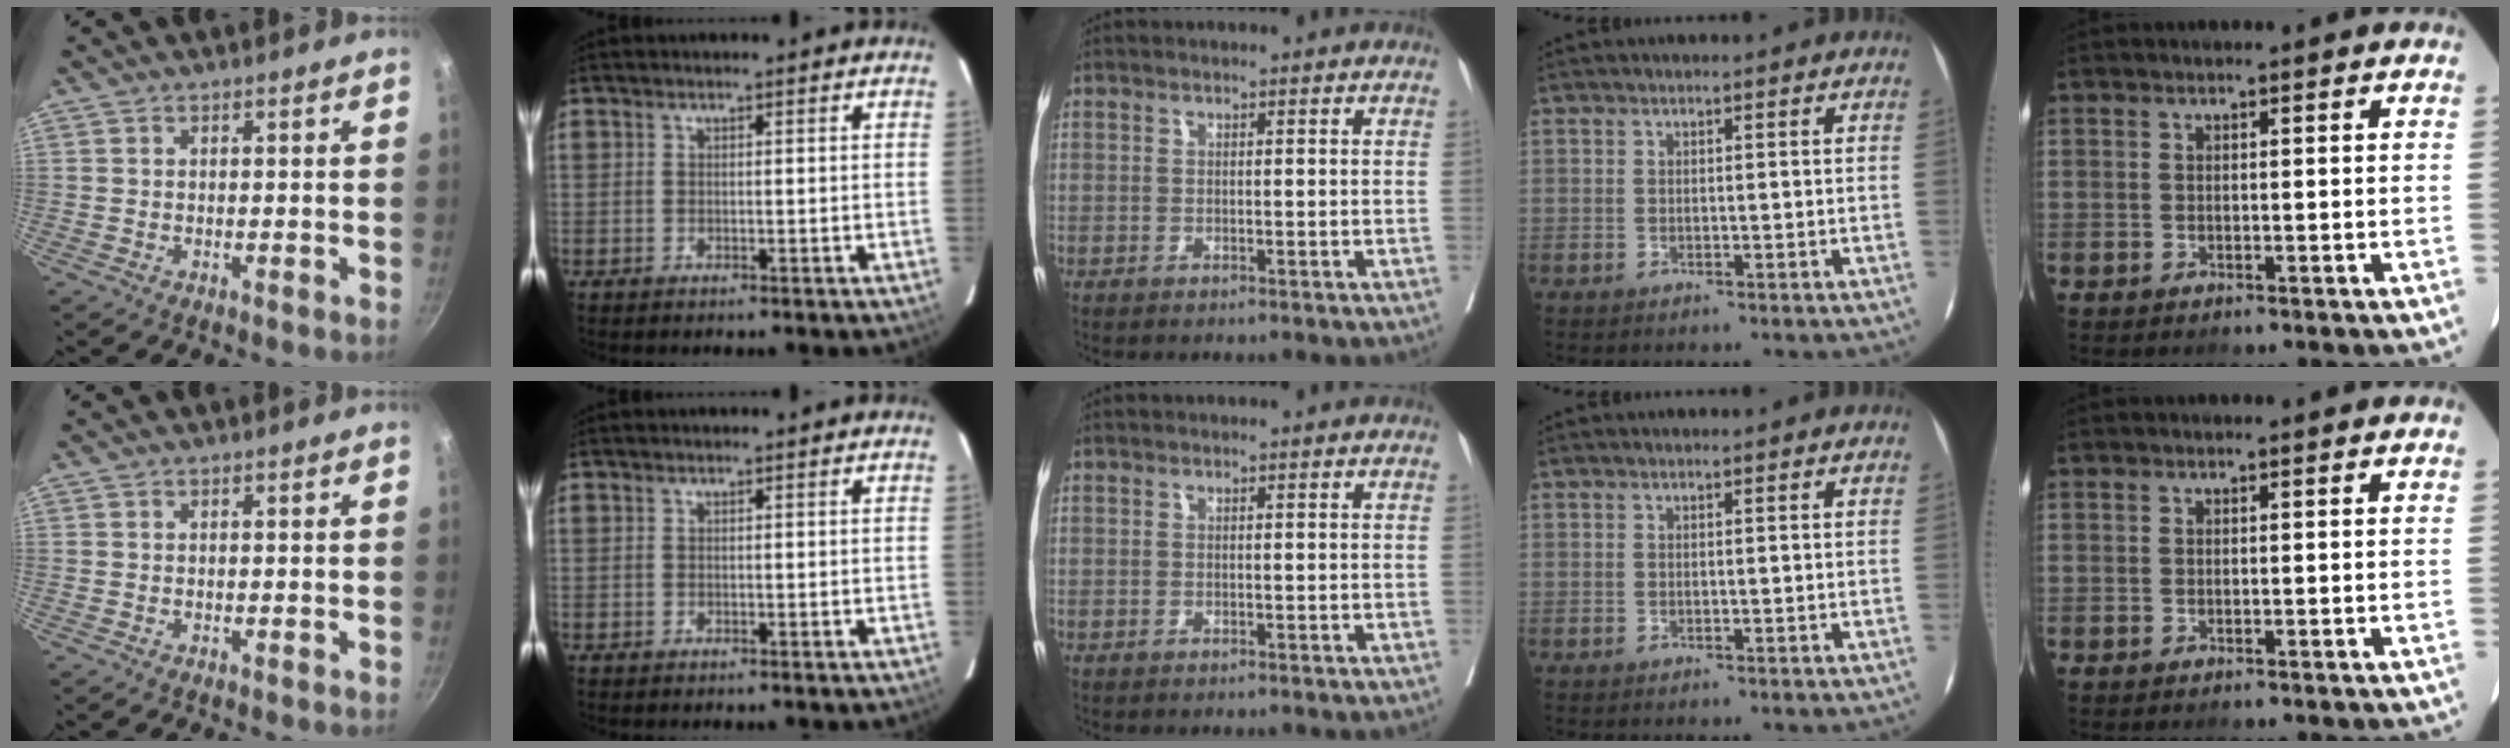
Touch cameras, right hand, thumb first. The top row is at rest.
{}